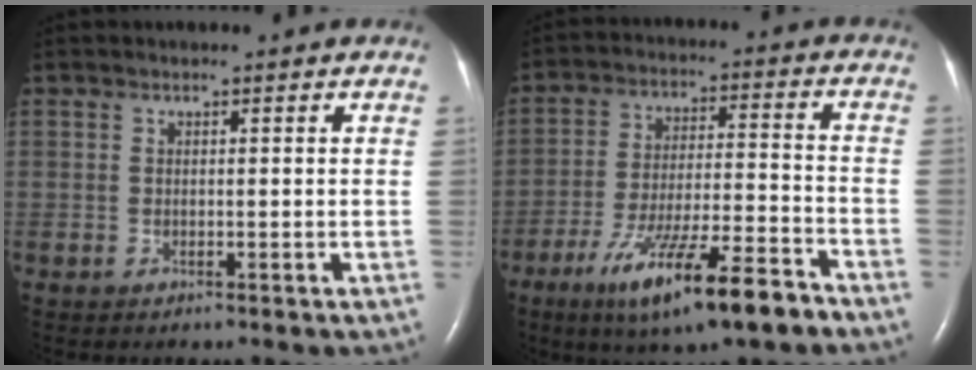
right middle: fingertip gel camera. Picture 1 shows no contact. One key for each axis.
{"total": 14.9, "fx": -9.6, "fy": 1.4, "fz": 11.4, "tx": -0.200, "ty": -0.027, "tz": -0.160}